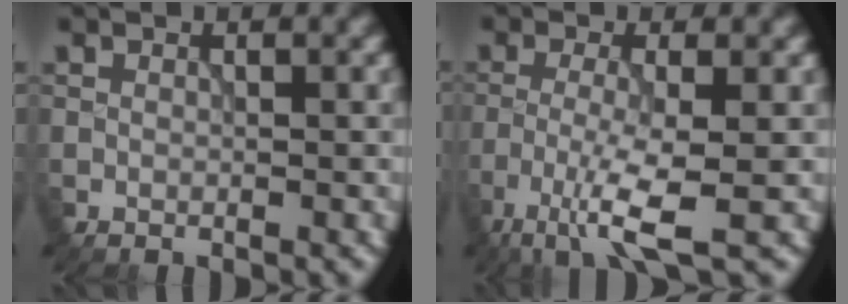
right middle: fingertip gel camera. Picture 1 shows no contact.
{"total": 5.3, "force": [-2.7, 0.7, 4.6], "torque": [-0.093, -0.005, -0.058]}